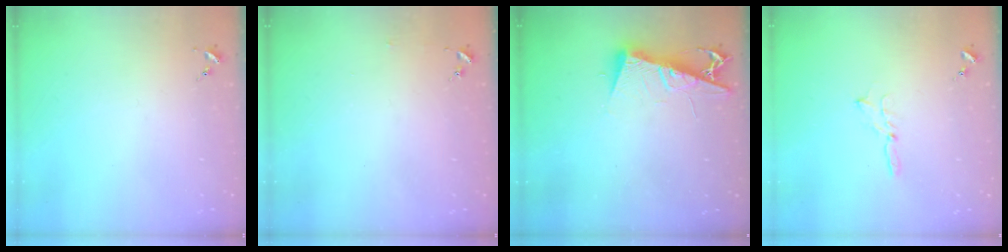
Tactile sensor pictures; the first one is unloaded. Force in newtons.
{"total": 2.5, "press": 2.5, "slide": 0.2}
{"total": 11.3, "press": 11.2, "slide": 1.1}
{"total": 3.5, "press": 3.5, "slide": 0.1}